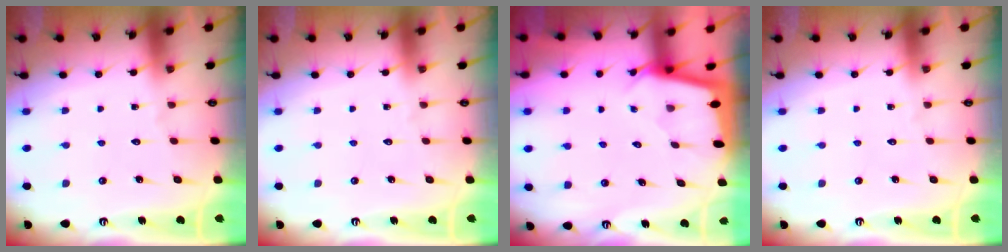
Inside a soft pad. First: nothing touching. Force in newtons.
{"total": 0.0}
{"total": 2.0, "press": 2.0, "slide": 0.2}
{"total": 0.0}